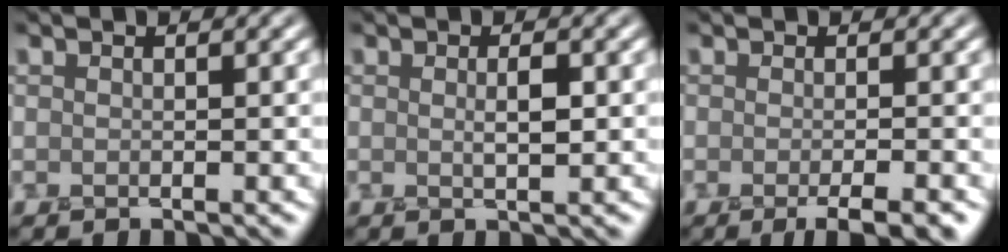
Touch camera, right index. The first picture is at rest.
{"total": 1.4, "force": [0.0, 0.3, 1.4], "torque": [-0.023, -0.001, 0.000]}
{"total": 3.2, "force": [-1.3, 0.6, 2.8], "torque": [-0.029, -0.003, -0.022]}